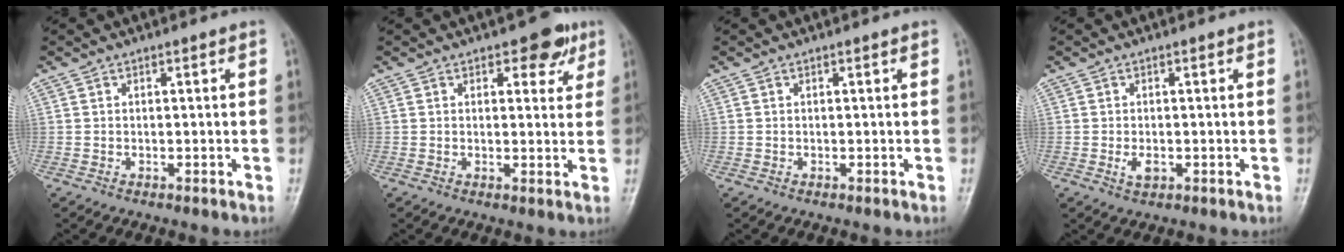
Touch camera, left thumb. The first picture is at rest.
{"total": 5.0, "force": [2.9, 2.8, 3.1], "torque": [-0.010, -0.010, 0.032]}
{"total": 0.0}
{"total": 2.2, "force": [-0.5, 1.3, 1.7], "torque": [-0.029, -0.002, -0.008]}